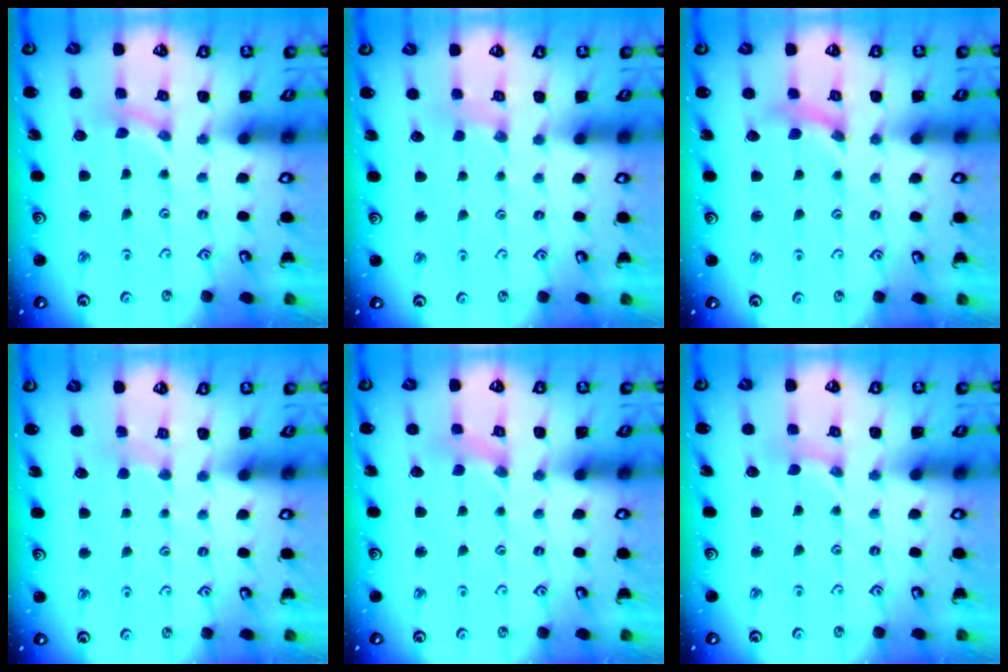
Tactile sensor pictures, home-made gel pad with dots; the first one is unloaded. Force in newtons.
{"total": 1.5, "press": 1.4, "slide": 0.3}
{"total": 2.7, "press": 2.7, "slide": 0.2}
{"total": 1.9, "press": 1.9, "slide": 0.4}
{"total": 0.0}
{"total": 0.0}